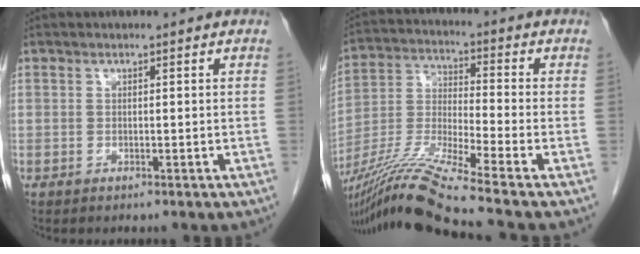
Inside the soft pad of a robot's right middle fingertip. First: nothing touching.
{"total": 13.9, "force": [-11.3, -3.1, 7.5], "torque": [-0.152, -0.026, -0.213]}